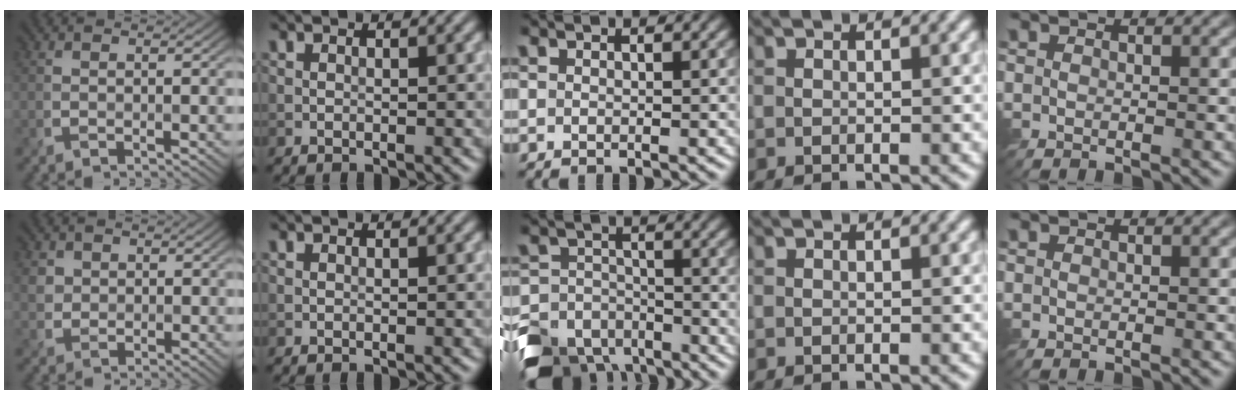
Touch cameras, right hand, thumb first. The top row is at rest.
{"thumb": {"total": 2.5, "force": [1.4, 2.0, 0.5], "torque": [-0.019, -0.003, 0.025]}, "middle": {"total": 8.6, "force": [-6.7, 4.6, 2.7], "torque": [-0.040, -0.011, -0.126]}}